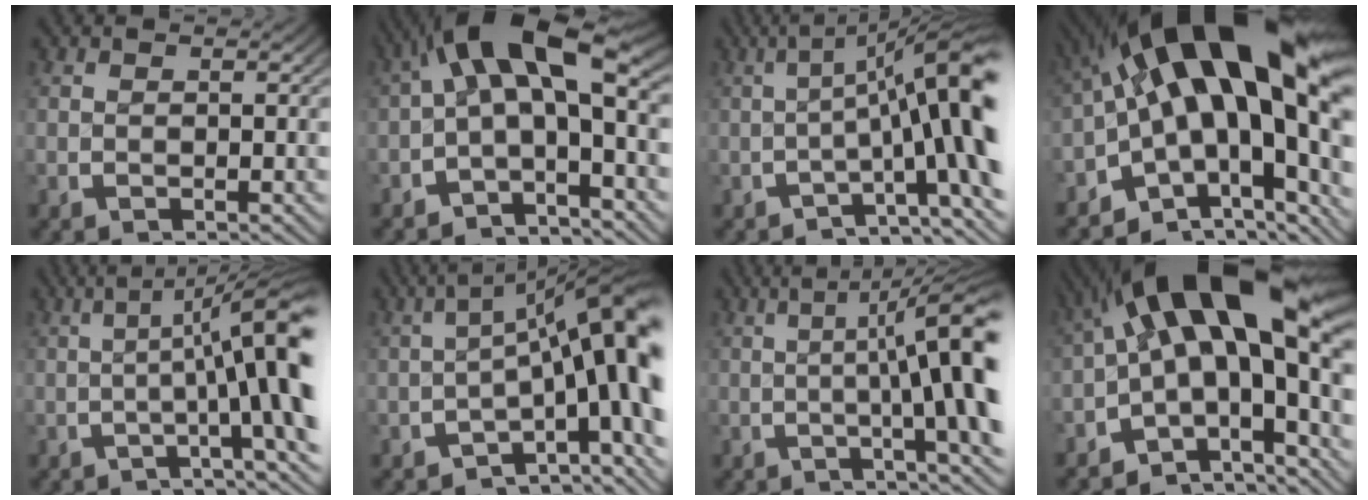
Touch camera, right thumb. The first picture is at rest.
{"total": 9.2, "force": [0.4, 5.3, 7.4], "torque": [-0.111, 0.015, -0.010]}
{"total": 10.7, "force": [0.4, 4.7, 9.6], "torque": [-0.117, 0.003, 0.002]}
{"total": 19.7, "force": [-0.5, 11.9, 15.7], "torque": [-0.270, -0.020, 0.000]}
{"total": 11.8, "force": [0.5, 5.0, 10.6], "torque": [-0.121, 0.000, 0.000]}
{"total": 12.6, "force": [-0.6, 6.5, 10.8], "torque": [-0.126, -0.010, -0.008]}
{"total": 12.5, "force": [1.5, 5.3, 11.2], "torque": [-0.130, 0.009, 0.010]}
{"total": 16.2, "force": [-1.0, 10.5, 12.4], "torque": [-0.227, -0.021, -0.017]}